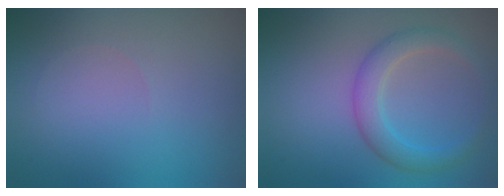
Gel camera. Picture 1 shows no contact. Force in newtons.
{"total": 3.1, "press": 3.1, "slide": 0.1}